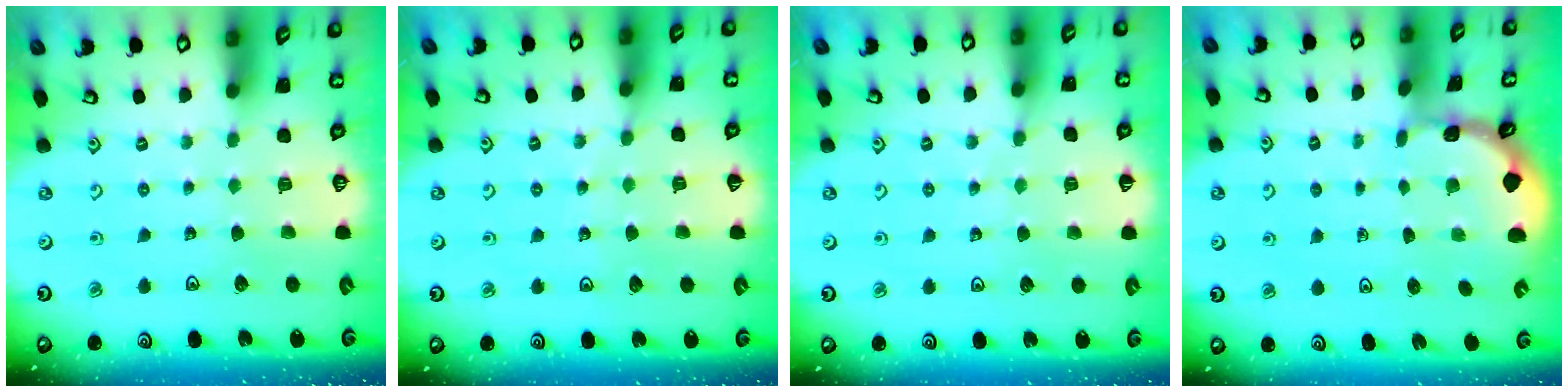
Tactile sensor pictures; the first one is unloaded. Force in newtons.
{"total": 5.8, "press": 5.7, "slide": 0.8}
{"total": 5.4, "press": 5.4, "slide": 0.9}
{"total": 0.7, "press": 0.7, "slide": 0.1}